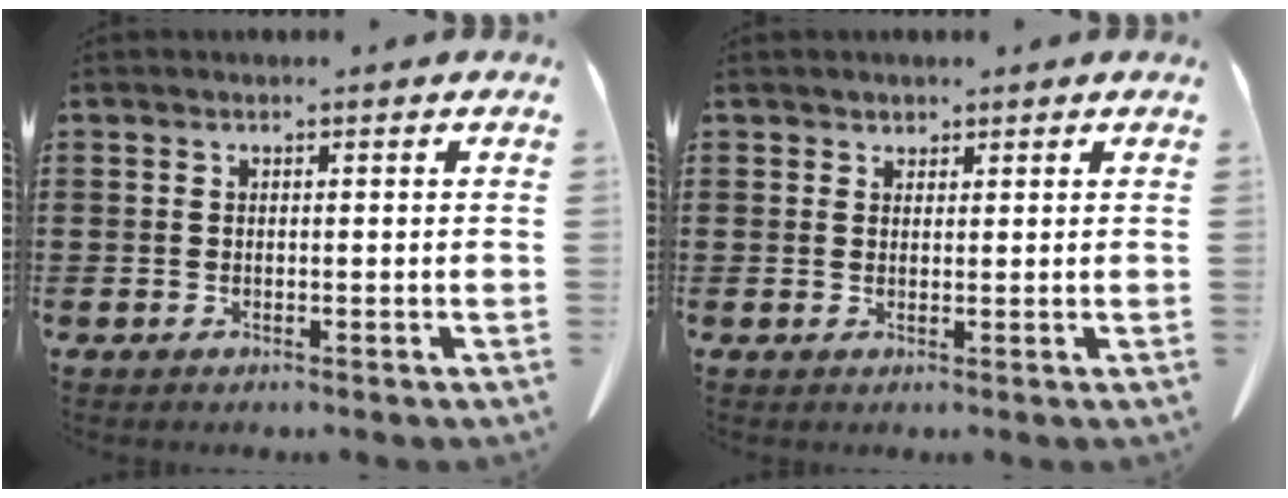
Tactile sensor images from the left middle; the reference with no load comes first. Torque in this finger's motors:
{"motor_torque": [-0.32, 0.27, -0.19, -0.05]}